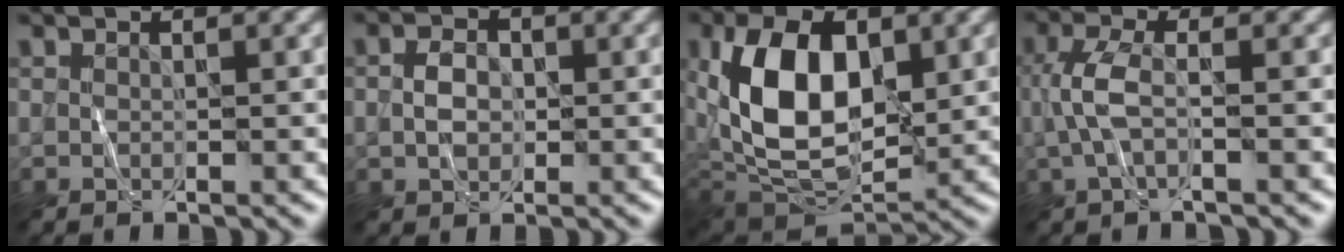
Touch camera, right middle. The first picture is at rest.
{"total": 2.3, "force": [-0.2, 1.8, 1.5], "torque": [-0.027, 0.004, -0.007]}
{"total": 11.3, "force": [1.4, 6.7, 9.0], "torque": [-0.165, -0.001, 0.021]}
{"total": 3.1, "force": [-0.5, 0.9, 2.9], "torque": [-0.068, 0.008, -0.016]}